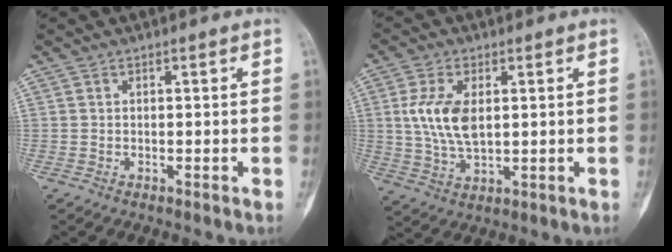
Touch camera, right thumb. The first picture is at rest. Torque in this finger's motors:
{"motor_torque": [0.44, 0.24, 0.38, -0.34, 0.08]}